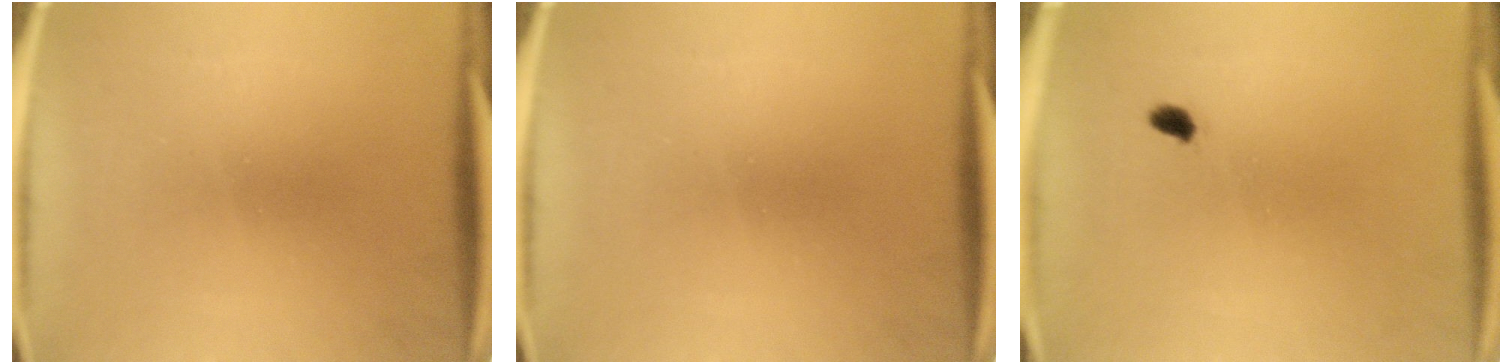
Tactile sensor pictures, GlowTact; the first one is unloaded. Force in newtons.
{"total": 0.0}
{"total": 1.4}